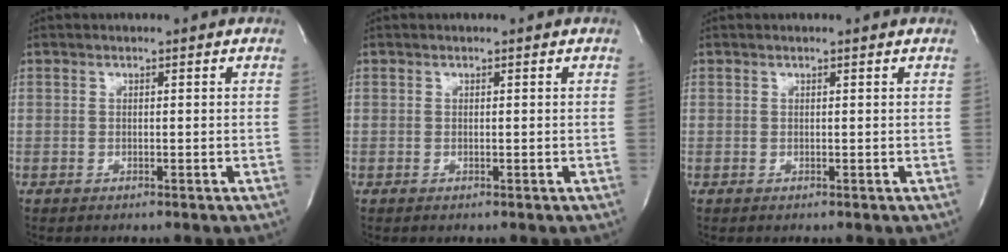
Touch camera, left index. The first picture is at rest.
{"total": 0.0}
{"total": 0.5, "force": [0.5, -0.1, 0.2], "torque": [-0.007, 0.001, 0.010]}